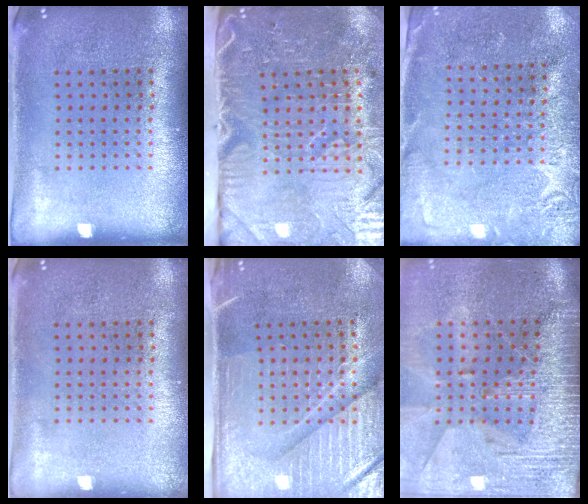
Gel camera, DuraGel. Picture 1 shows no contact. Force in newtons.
{"total": 5.2, "press": 4.3, "slide": 2.9}
{"total": 2.7, "press": 2.7, "slide": 0.4}
{"total": 0.0}
{"total": 4.4, "press": 3.9, "slide": 2.1}
{"total": 4.0, "press": 3.4, "slide": 2.0}